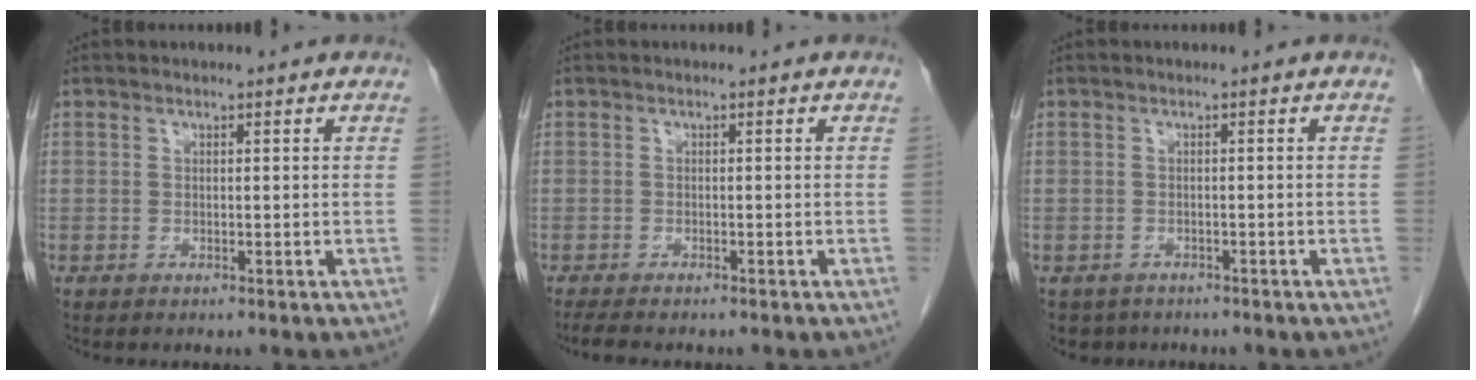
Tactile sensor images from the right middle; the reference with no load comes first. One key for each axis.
{"total": 3.6, "fx": -3.0, "fy": 0.7, "fz": 1.8, "tx": -0.032, "ty": -0.010, "tz": -0.043}
{"total": 3.6, "fx": -2.8, "fy": 2.3, "fz": 0.2, "tx": -0.003, "ty": 0.000, "tz": -0.042}